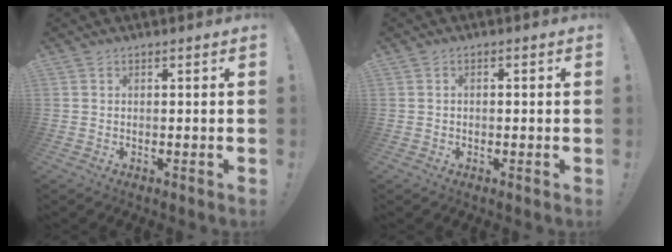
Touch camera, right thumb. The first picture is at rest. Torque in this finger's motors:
{"motor_torque": [-0.10, -0.21, -0.19, 0.03, 0.05]}